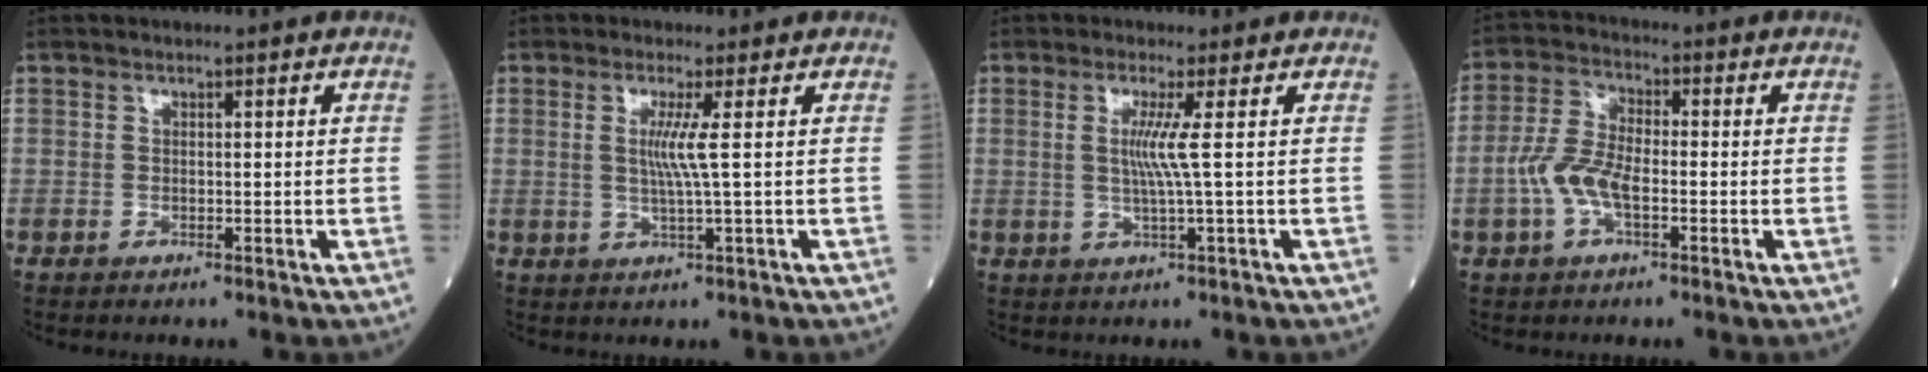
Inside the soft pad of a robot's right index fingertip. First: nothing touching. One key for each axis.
{"total": 3.7, "fx": 0.6, "fy": -1.1, "fz": 3.5, "tx": -0.071, "ty": -0.005, "tz": 0.010}
{"total": 3.8, "fx": 0.5, "fy": -1.3, "fz": 3.5, "tx": -0.072, "ty": -0.005, "tz": 0.009}
{"total": 6.8, "fx": -1.9, "fy": 2.8, "fz": 5.9, "tx": -0.137, "ty": 0.010, "tz": -0.039}